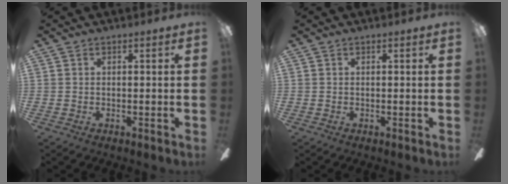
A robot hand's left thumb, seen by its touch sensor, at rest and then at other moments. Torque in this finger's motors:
{"motor_torque": [0.00, 0.00, -0.19, 0.16, 0.00]}